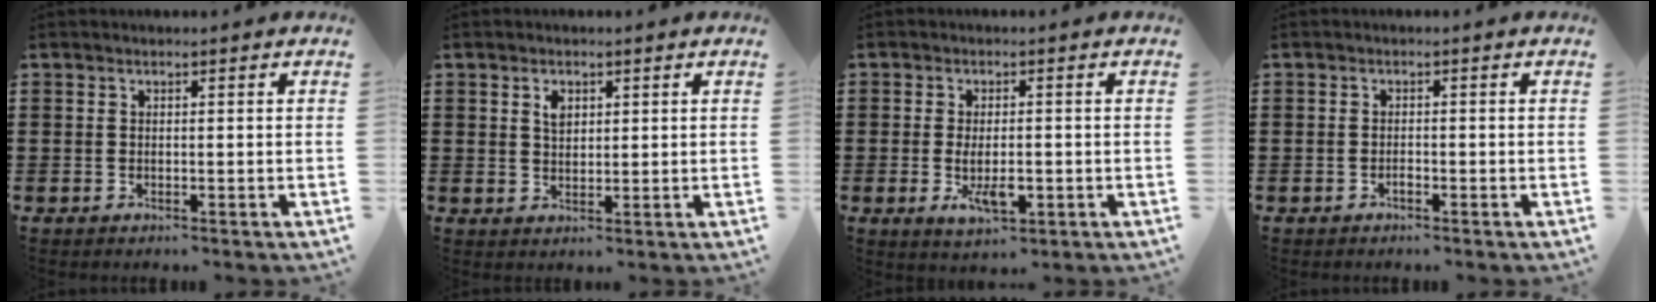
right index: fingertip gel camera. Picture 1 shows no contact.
{"total": 2.2, "force": [1.1, 1.2, 1.5], "torque": [-0.026, -0.002, 0.020]}
{"total": 4.8, "force": [-1.1, 1.9, 4.2], "torque": [-0.079, -0.002, -0.023]}
{"total": 0.9, "force": [-0.6, 0.4, 0.6], "torque": [-0.014, -0.004, -0.010]}